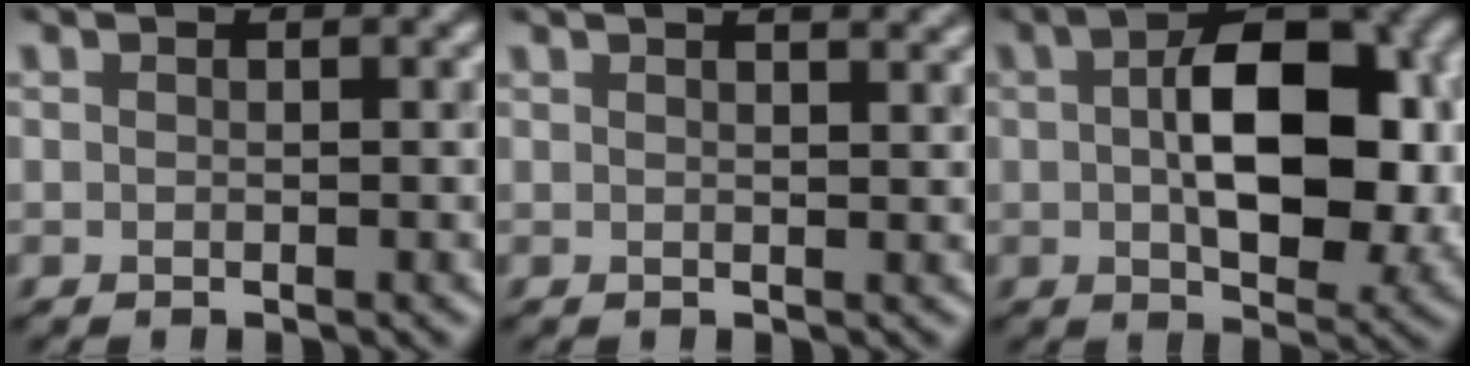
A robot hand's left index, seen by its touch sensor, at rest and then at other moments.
{"total": 4.1, "force": [2.8, 1.8, 2.4], "torque": [0.000, 0.029, 0.000]}
{"total": 10.9, "force": [0.5, 6.0, 9.1], "torque": [-0.141, 0.001, 0.010]}